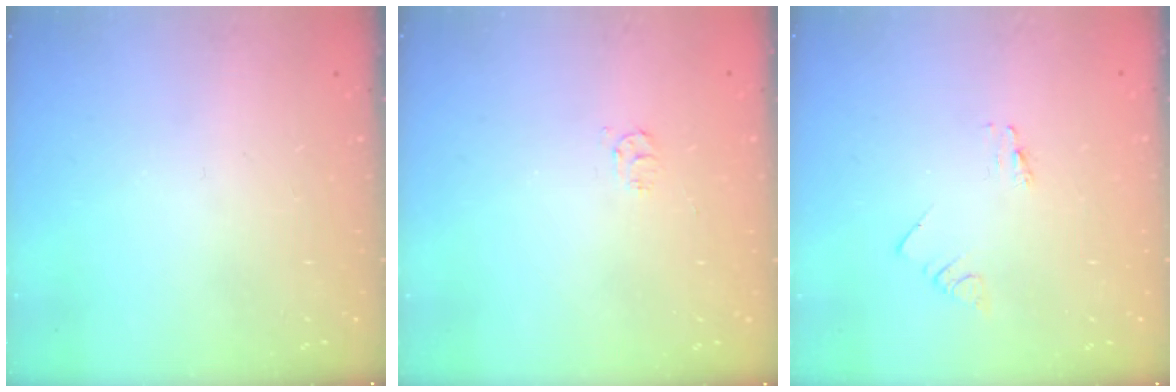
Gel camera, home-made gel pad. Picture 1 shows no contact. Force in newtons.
{"total": 4.0, "press": 3.9, "slide": 0.4}
{"total": 0.0}